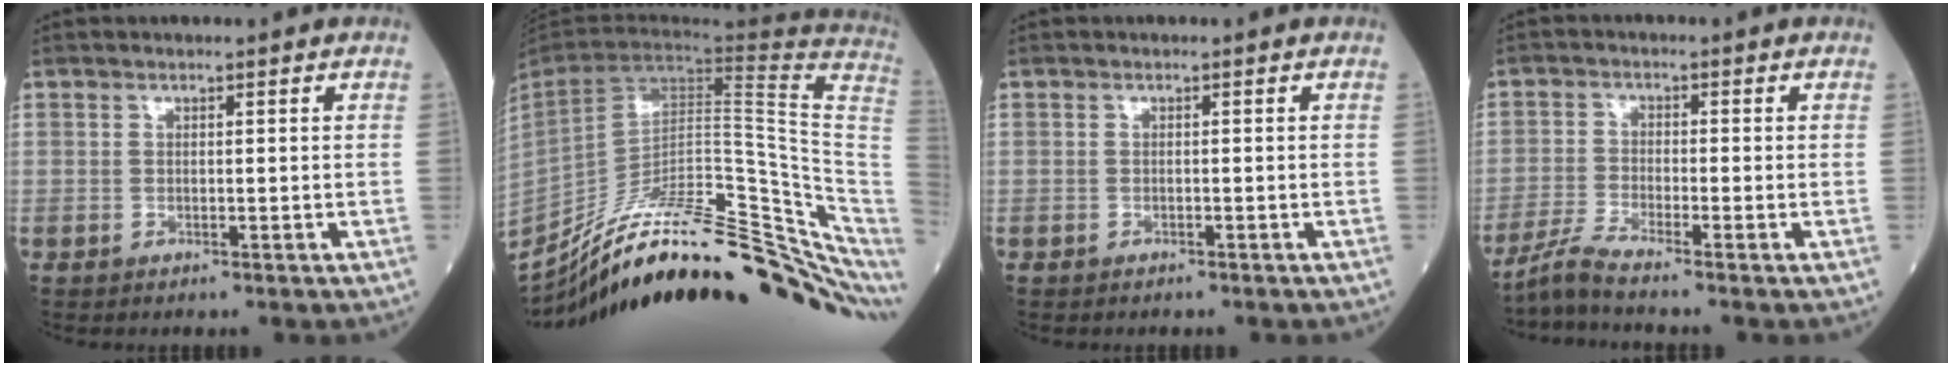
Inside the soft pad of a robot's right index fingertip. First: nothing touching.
{"total": 38.2, "force": [-25.8, 8.7, 26.7], "torque": [-0.346, -0.036, -0.375]}
{"total": 0.7, "force": [-0.4, 0.4, 0.4], "torque": [-0.018, 0.000, -0.003]}
{"total": 4.0, "force": [-3.6, -0.6, 1.5], "torque": [-0.042, -0.021, -0.079]}